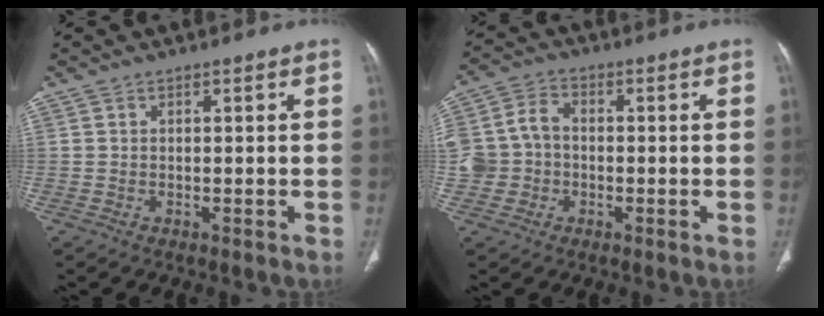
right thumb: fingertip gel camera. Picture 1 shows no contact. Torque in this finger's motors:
{"motor_torque": [0.07, 0.06, 0.75, 0.02, 0.04]}